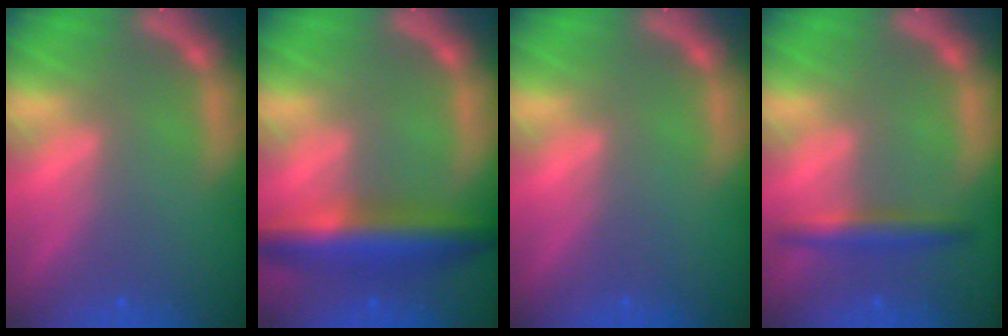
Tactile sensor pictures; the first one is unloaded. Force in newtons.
{"total": 7.0}
{"total": 0.0}
{"total": 3.0}